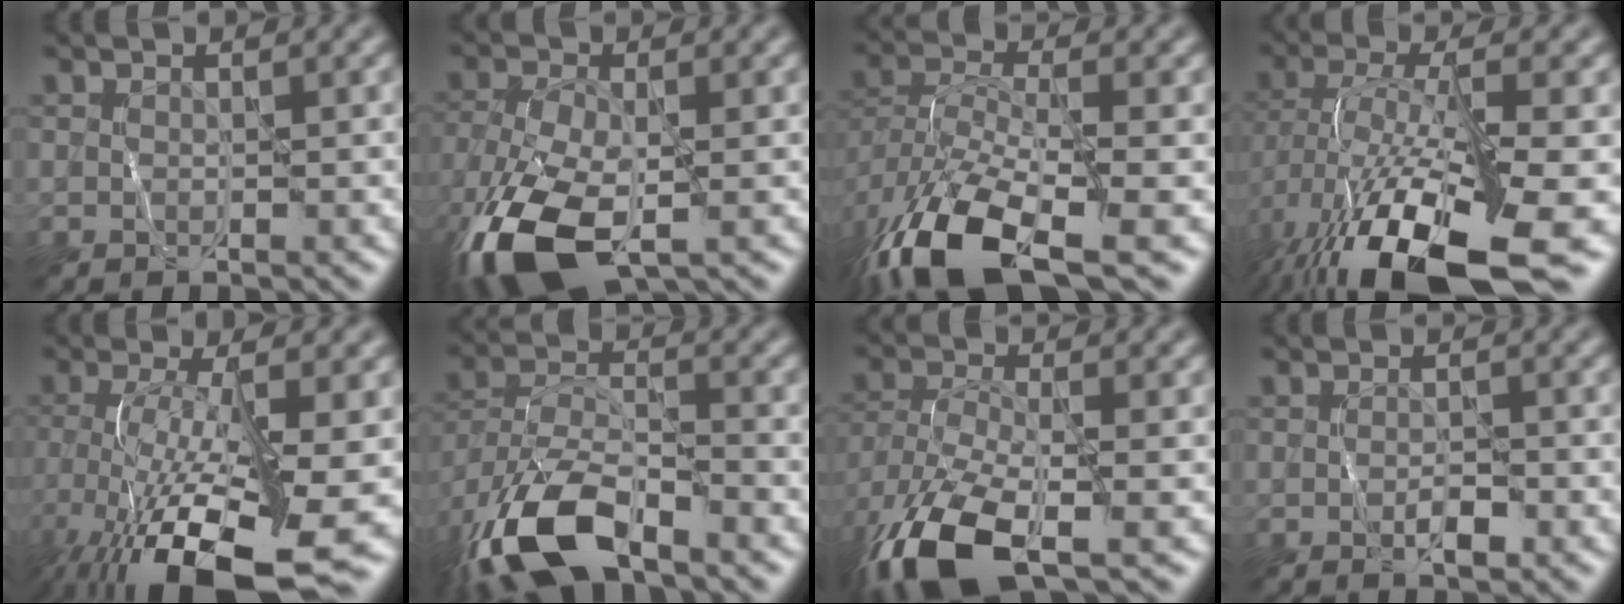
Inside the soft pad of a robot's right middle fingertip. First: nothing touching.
{"total": 10.5, "force": [-5.3, 4.6, 7.8], "torque": [-0.192, -0.038, -0.103]}
{"total": 11.8, "force": [-7.1, 4.8, 8.2], "torque": [-0.176, -0.027, -0.128]}
{"total": 16.0, "force": [-7.2, 5.8, 13.1], "torque": [-0.263, -0.040, -0.116]}
{"total": 12.8, "force": [-5.9, 3.5, 10.8], "torque": [-0.206, -0.027, -0.096]}
{"total": 10.7, "force": [-6.9, 4.1, 7.0], "torque": [-0.148, -0.007, -0.136]}
{"total": 9.8, "force": [-5.6, 3.7, 7.1], "torque": [-0.161, -0.022, -0.111]}
{"total": 1.4, "force": [-0.6, 0.5, 1.1], "torque": [-0.018, 0.002, -0.012]}